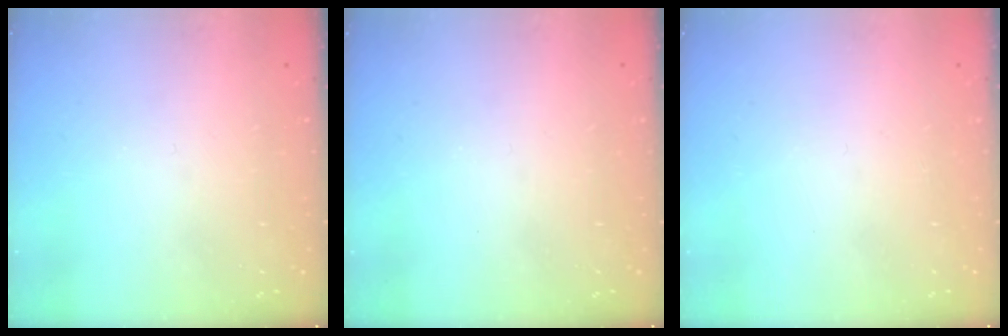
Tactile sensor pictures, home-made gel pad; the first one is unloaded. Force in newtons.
{"total": 0.0}
{"total": 1.6, "press": 1.6, "slide": 0.1}